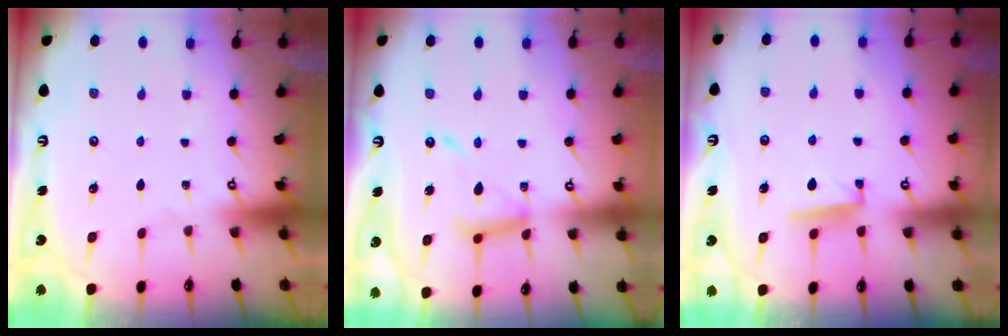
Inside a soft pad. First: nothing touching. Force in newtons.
{"total": 13.5, "press": 13.4, "slide": 1.1}
{"total": 5.3, "press": 5.2, "slide": 0.6}